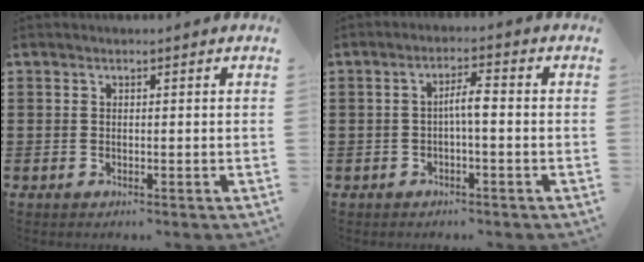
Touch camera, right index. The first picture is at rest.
{"total": 3.3, "force": [-0.5, 0.5, 3.3], "torque": [-0.061, 0.006, -0.013]}